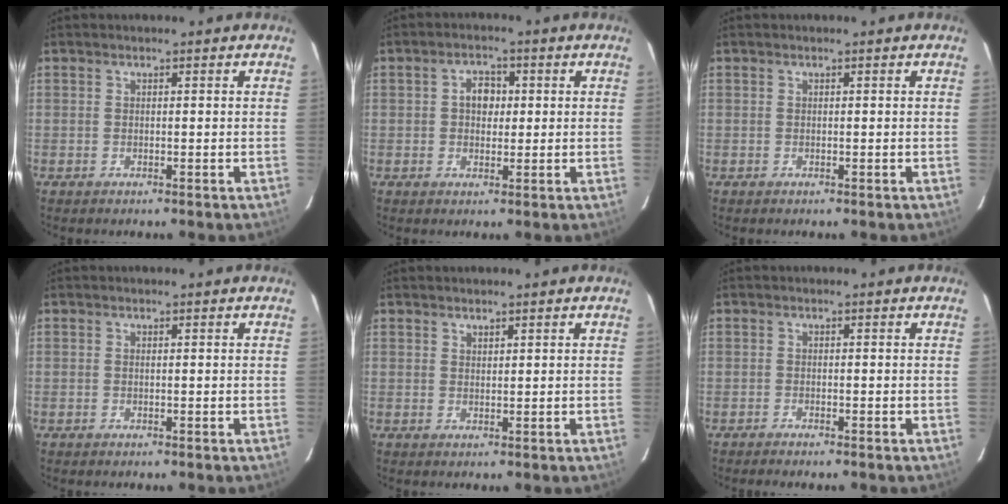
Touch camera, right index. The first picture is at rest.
{"total": 3.8, "force": [0.5, 2.9, 2.3], "torque": [-0.036, 0.013, 0.007]}
{"total": 0.0}
{"total": 0.0}
{"total": 0.9, "force": [0.8, 0.3, 0.2], "torque": [-0.004, 0.001, 0.016]}
{"total": 1.6, "force": [-1.4, 0.1, 0.7], "torque": [-0.022, -0.004, -0.027]}